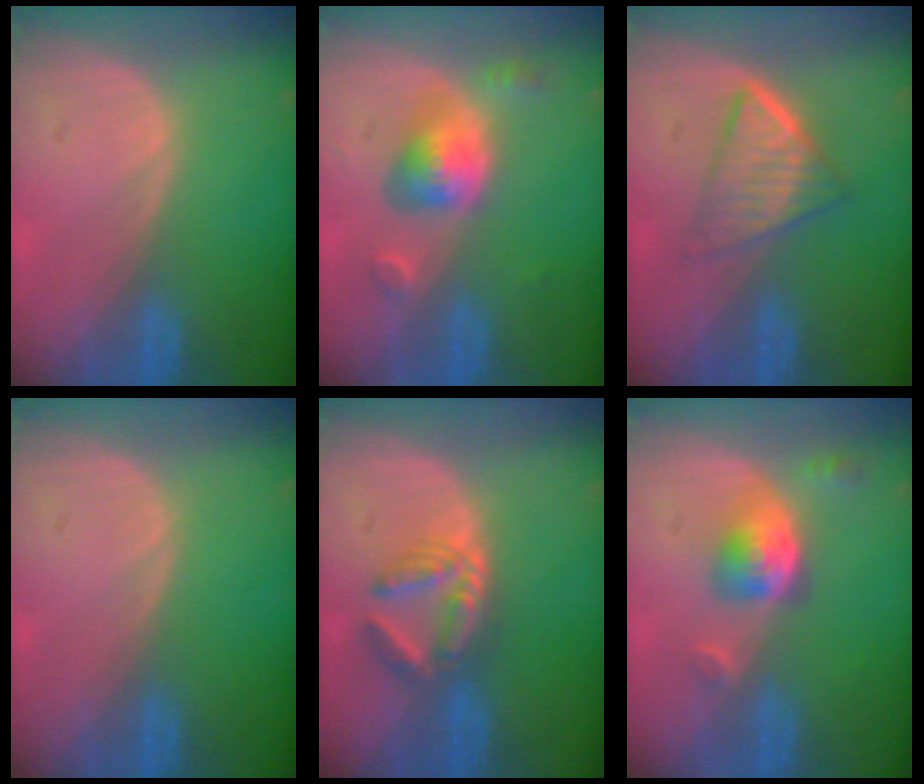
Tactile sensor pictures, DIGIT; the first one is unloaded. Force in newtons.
{"total": 5.8, "press": 5.3, "slide": 2.4}
{"total": 6.6, "press": 5.6, "slide": 3.4}
{"total": 0.0}
{"total": 6.2, "press": 5.6, "slide": 2.6}
{"total": 5.5, "press": 5.0, "slide": 2.3}